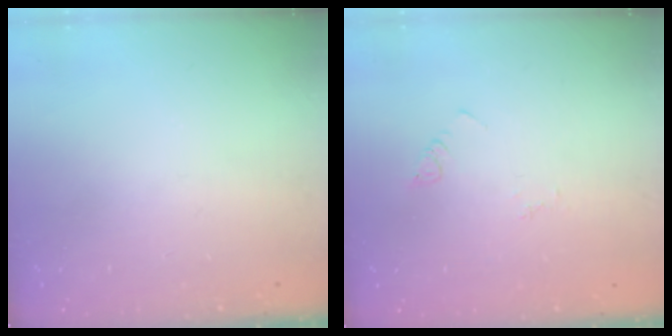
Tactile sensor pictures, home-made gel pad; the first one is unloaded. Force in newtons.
{"total": 2.5, "press": 2.5, "slide": 0.4}